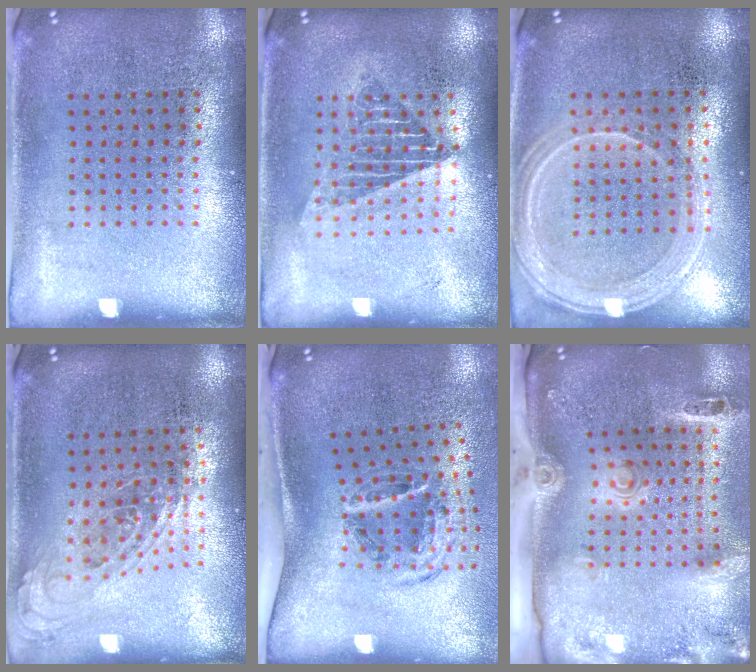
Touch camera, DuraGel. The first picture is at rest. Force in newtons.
{"total": 1.5, "press": 1.4, "slide": 0.7}
{"total": 1.2, "press": 1.2, "slide": 0.3}
{"total": 0.8, "press": 0.7, "slide": 0.3}
{"total": 1.8, "press": 1.1, "slide": 1.5}
{"total": 3.1, "press": 2.1, "slide": 2.3}